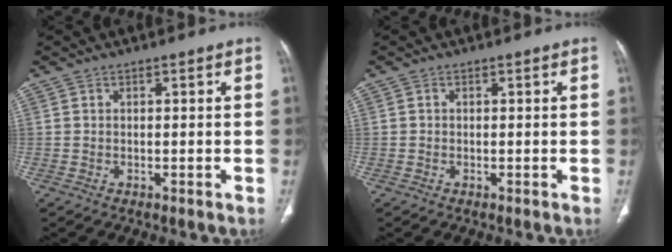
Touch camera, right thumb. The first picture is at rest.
{"total": 0.0}